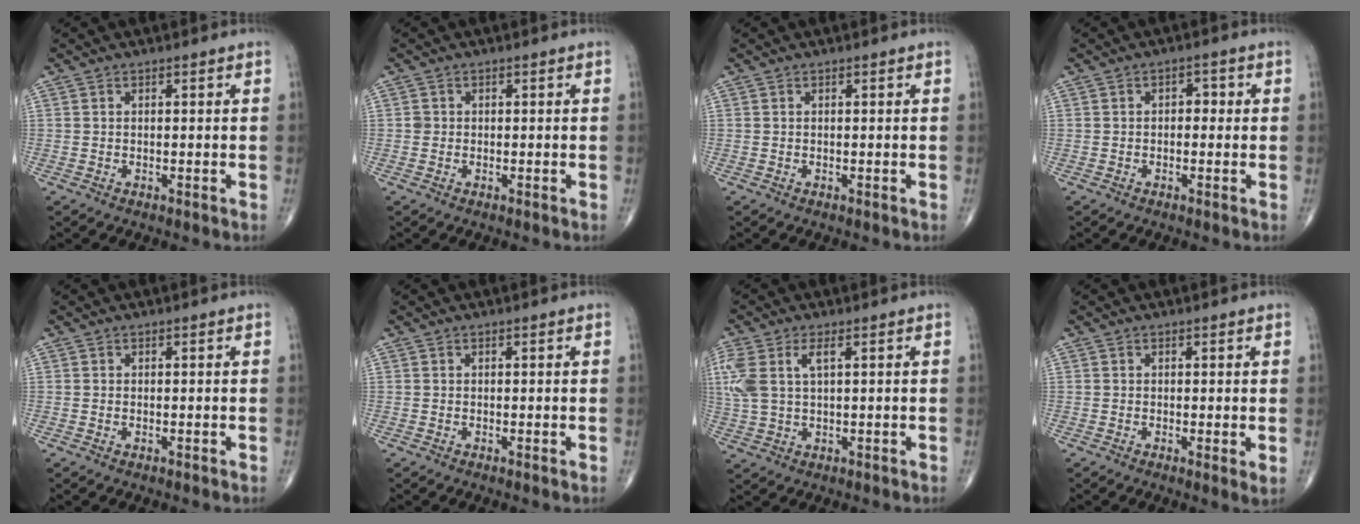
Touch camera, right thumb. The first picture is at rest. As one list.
[{"total": 0.9, "force": [0.0, 0.9, 0.2], "torque": [0.004, 0.003, -0.001]}, {"total": 0.0}, {"total": 2.5, "force": [0.1, 1.6, 1.8], "torque": [-0.011, 0.007, -0.005]}, {"total": 0.0}, {"total": 0.0}, {"total": 8.9, "force": [2.6, 4.3, 7.4], "torque": [-0.193, 0.012, 0.060]}, {"total": 2.0, "force": [0.2, 0.4, 1.9], "torque": [-0.031, -0.008, -0.001]}]